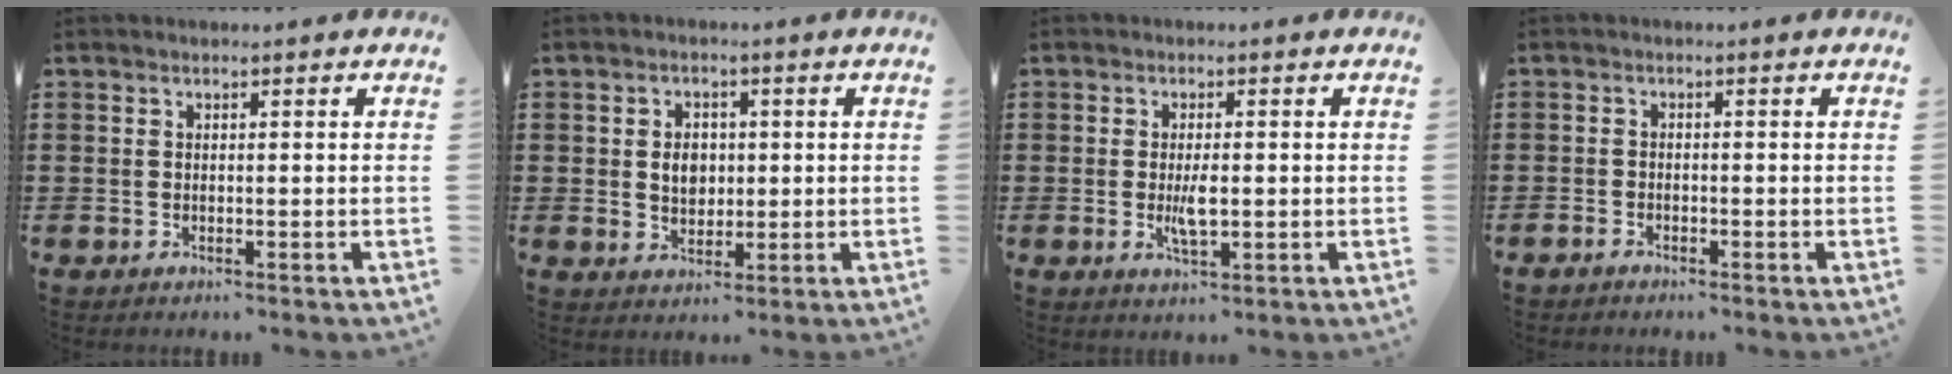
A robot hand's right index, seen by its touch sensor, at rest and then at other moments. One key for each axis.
{"total": 3.9, "fx": 0.3, "fy": 3.0, "fz": 2.5, "tx": -0.049, "ty": 0.008, "tz": 0.001}
{"total": 3.6, "fx": -0.3, "fy": 1.2, "fz": 3.4, "tx": -0.067, "ty": -0.003, "tz": -0.007}
{"total": 0.9, "fx": -0.9, "fy": 0.3, "fz": 0.1, "tx": -0.005, "ty": 0.001, "tz": -0.018}